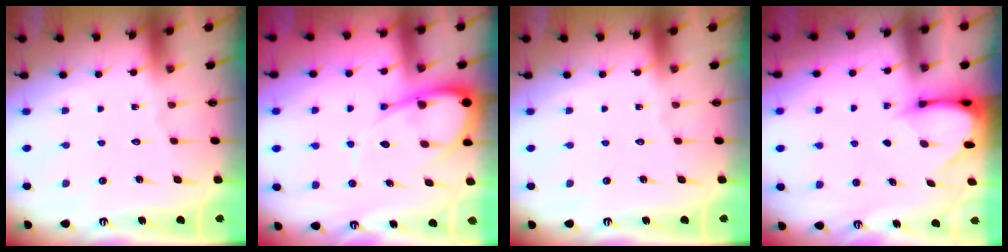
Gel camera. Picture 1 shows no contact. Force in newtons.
{"total": 10.7, "press": 10.7, "slide": 1.1}
{"total": 0.0}
{"total": 3.3, "press": 3.3, "slide": 0.3}